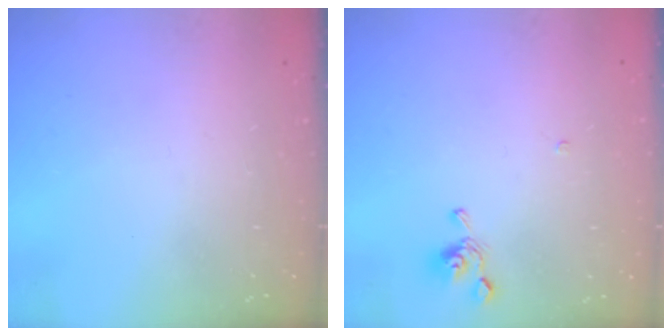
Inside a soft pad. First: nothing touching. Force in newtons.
{"total": 3.2, "press": 3.2, "slide": 0.5}